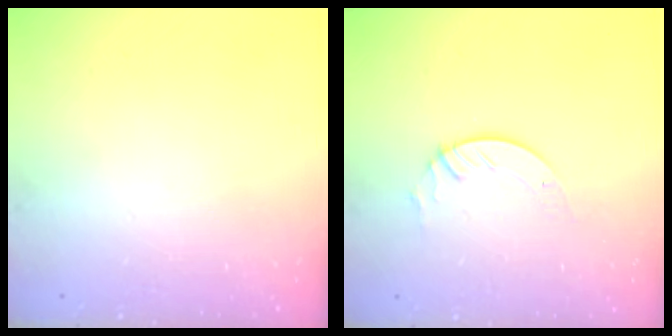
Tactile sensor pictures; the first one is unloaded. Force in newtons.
{"total": 3.0, "press": 3.0, "slide": 0.2}